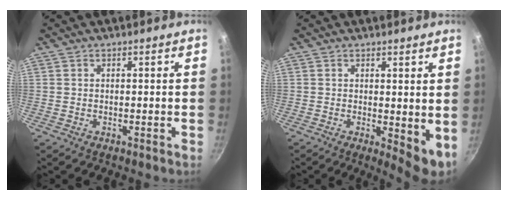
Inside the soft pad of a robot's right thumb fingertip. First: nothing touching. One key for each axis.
{"total": 5.7, "fx": 0.6, "fy": 2.3, "fz": 5.2, "tx": -0.065, "ty": -0.010, "tz": 0.012}